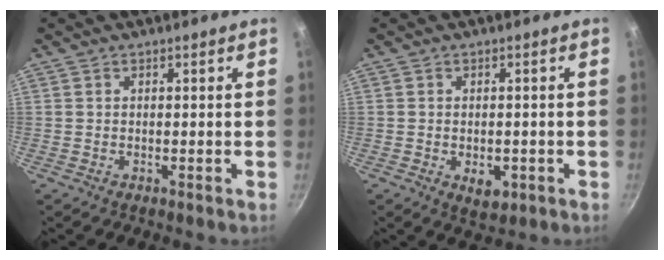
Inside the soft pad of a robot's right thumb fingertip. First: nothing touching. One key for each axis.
{"total": 4.3, "fx": -1.3, "fy": 2.6, "fz": 3.1, "tx": -0.035, "ty": 0.002, "tz": -0.012}